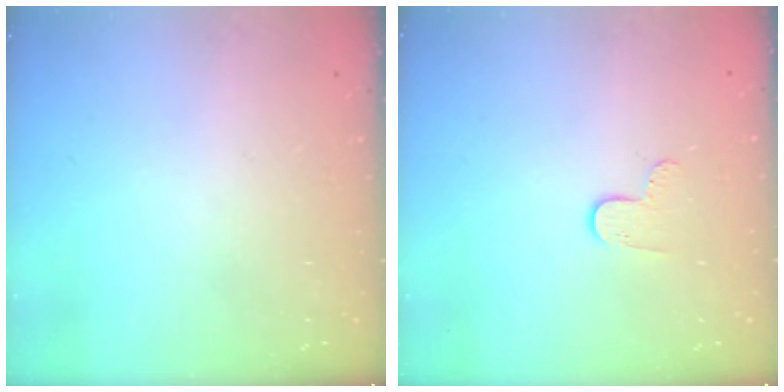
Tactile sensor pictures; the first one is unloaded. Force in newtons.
{"total": 6.0, "press": 6.0, "slide": 0.5}